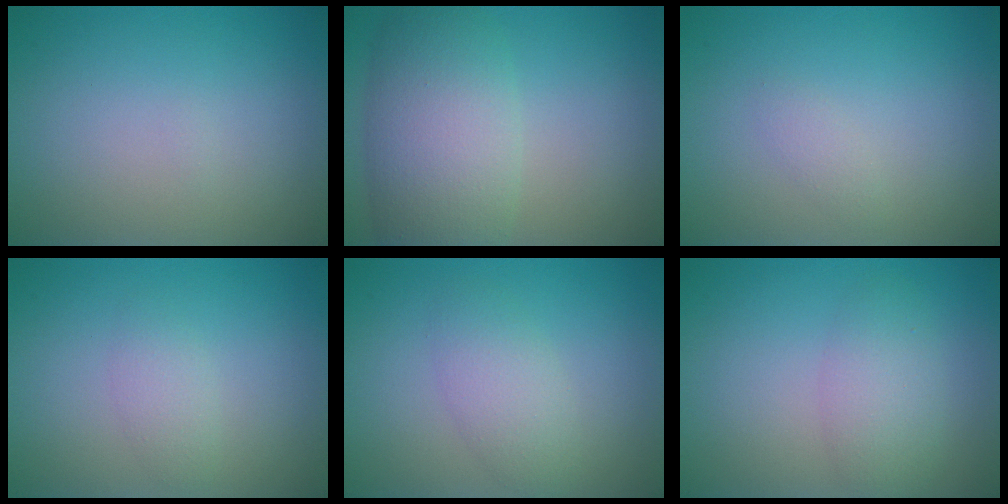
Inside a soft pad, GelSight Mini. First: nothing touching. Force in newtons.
{"total": 7.5, "press": 7.5, "slide": 0.1}
{"total": 0.8, "press": 0.8, "slide": 0.1}
{"total": 1.4, "press": 1.4, "slide": 0.0}
{"total": 2.7, "press": 2.7, "slide": 0.1}
{"total": 2.9, "press": 2.9, "slide": 0.2}